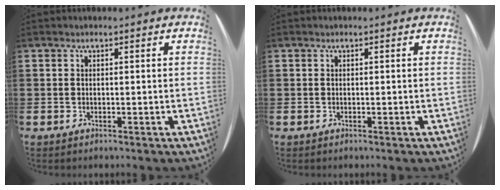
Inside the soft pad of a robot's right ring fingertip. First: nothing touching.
{"total": 0.0}